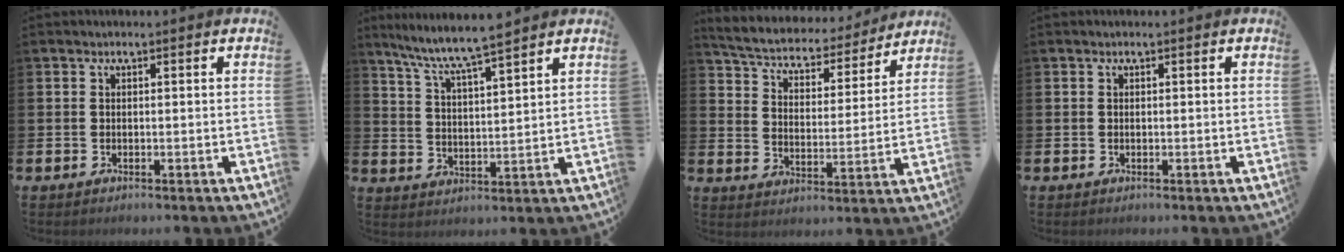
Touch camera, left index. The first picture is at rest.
{"total": 7.1, "force": [6.6, -0.2, 2.4], "torque": [-0.075, -0.038, 0.116]}
{"total": 5.4, "force": [5.1, 1.5, 1.1], "torque": [-0.055, -0.042, 0.082]}
{"total": 0.0}